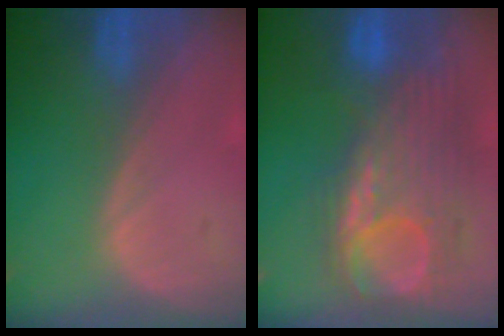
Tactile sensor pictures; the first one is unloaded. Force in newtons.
{"total": 11.0, "press": 10.4, "slide": 3.5}